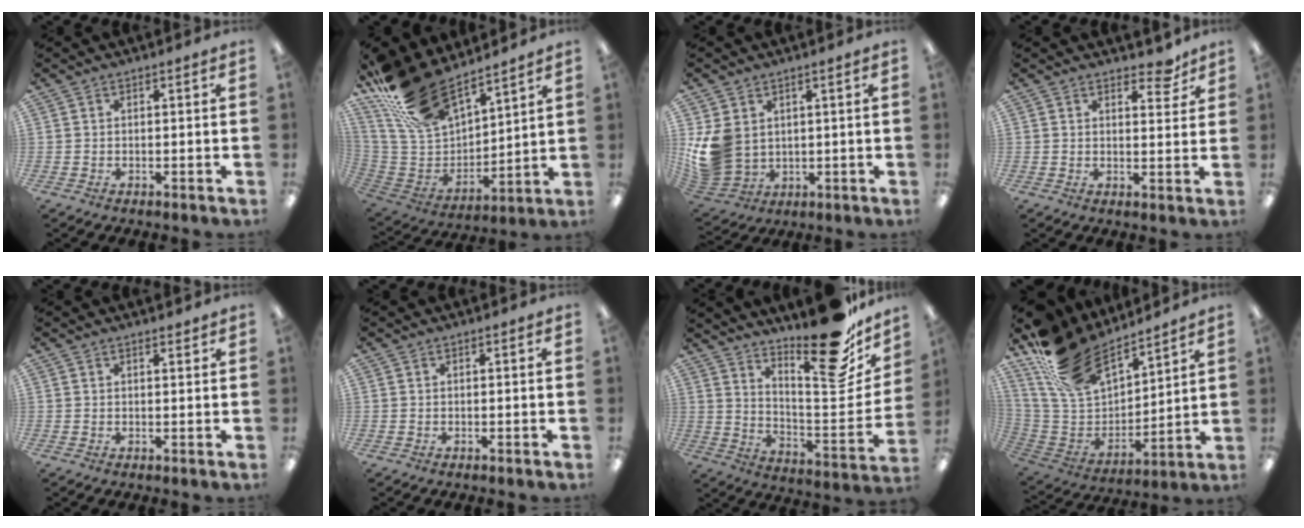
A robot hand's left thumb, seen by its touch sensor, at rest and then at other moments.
{"total": 21.9, "force": [17.7, 8.8, 9.4], "torque": [-0.208, -0.098, 0.328]}
{"total": 10.7, "force": [1.8, 8.8, 5.7], "torque": [-0.134, -0.012, 0.036]}
{"total": 4.8, "force": [3.8, 2.1, 2.0], "torque": [-0.008, -0.025, 0.062]}
{"total": 1.1, "force": [1.0, 0.2, 0.4], "torque": [-0.001, -0.005, 0.017]}
{"total": 0.0}
{"total": 22.1, "force": [16.9, 6.2, 12.8], "torque": [-0.165, -0.135, 0.272]}
{"total": 23.5, "force": [17.7, 11.0, 10.9], "torque": [-0.222, -0.099, 0.329]}